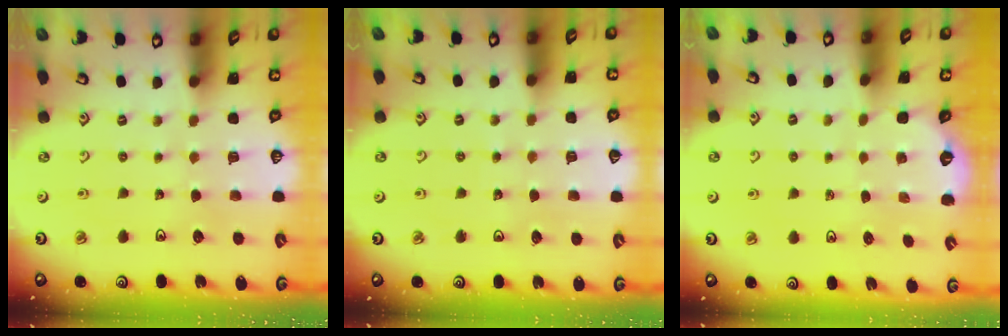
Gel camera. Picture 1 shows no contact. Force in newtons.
{"total": 2.7, "press": 2.6, "slide": 0.3}
{"total": 1.4, "press": 0.8, "slide": 1.2}